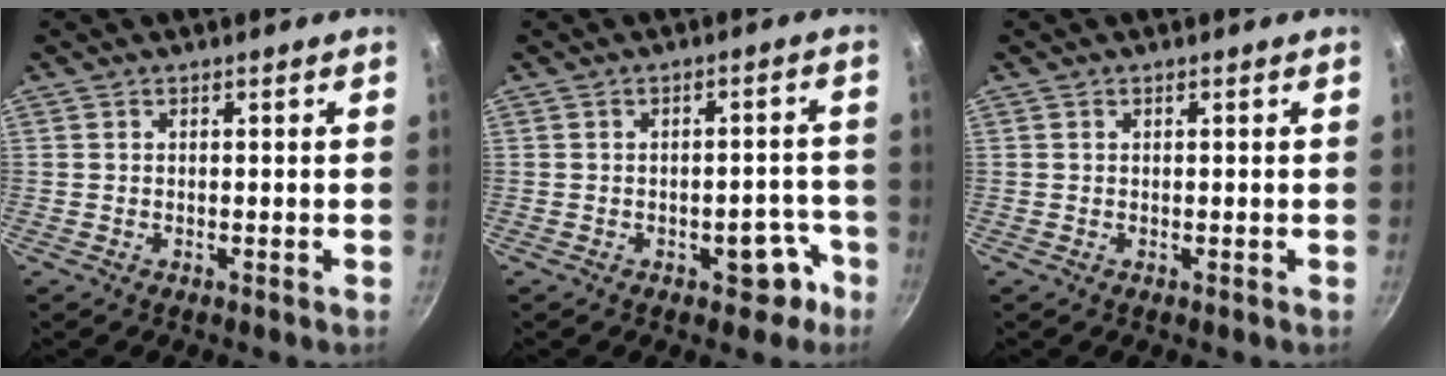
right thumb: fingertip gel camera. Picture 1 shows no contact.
{"total": 5.8, "force": [-3.1, 3.4, 3.5], "torque": [-0.004, 0.038, -0.026]}
{"total": 0.0}